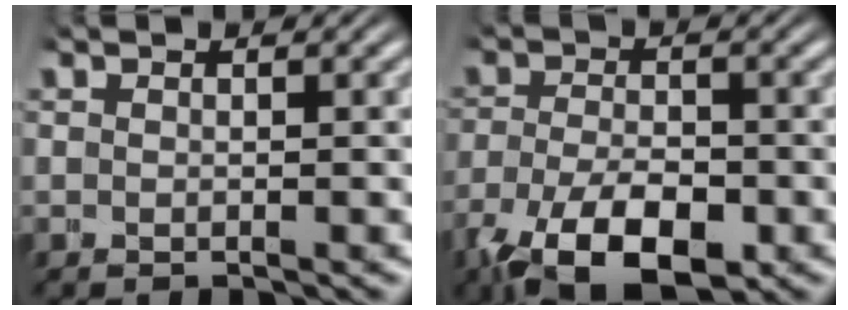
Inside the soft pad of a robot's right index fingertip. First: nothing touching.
{"total": 8.6, "force": [-5.3, 4.6, 5.0], "torque": [-0.109, -0.054, -0.046]}